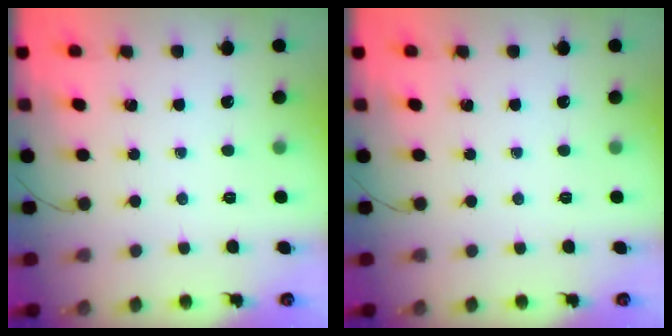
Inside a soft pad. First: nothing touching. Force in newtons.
{"total": 0.0}